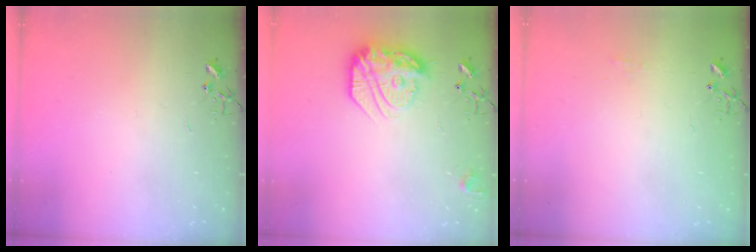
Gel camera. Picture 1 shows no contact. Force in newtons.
{"total": 19.0, "press": 18.9, "slide": 1.4}
{"total": 4.5, "press": 4.4, "slide": 0.7}